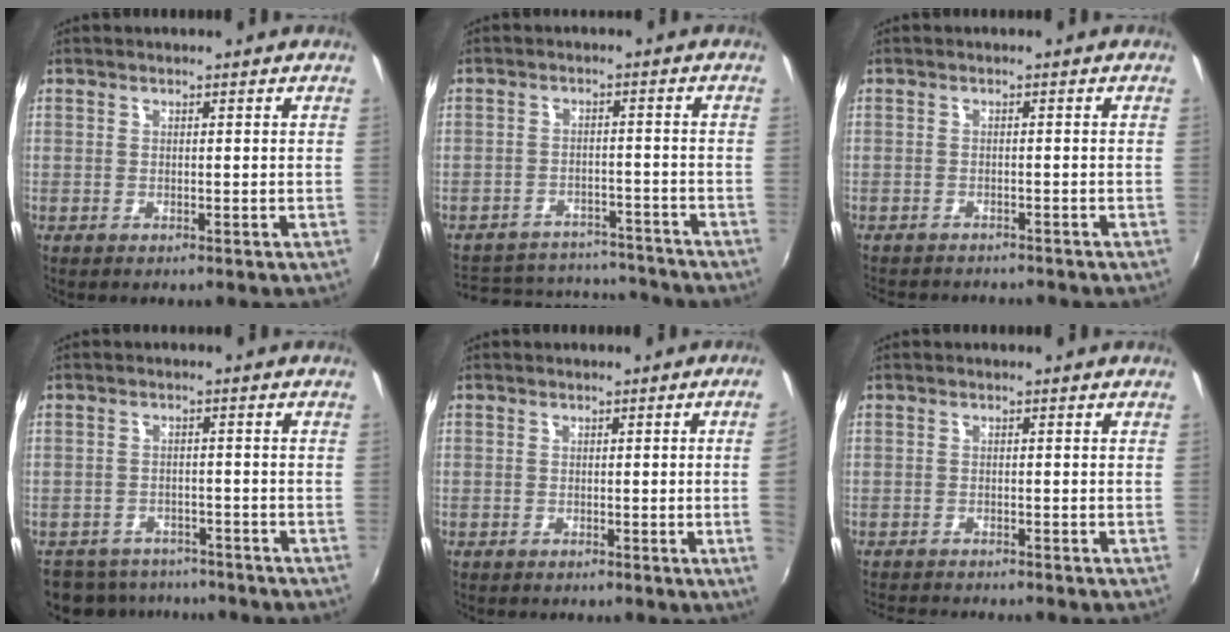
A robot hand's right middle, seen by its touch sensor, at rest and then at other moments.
{"total": 16.0, "force": [-13.8, 6.5, 4.7], "torque": [-0.116, 0.032, -0.173]}
{"total": 5.7, "force": [-5.3, 1.4, 1.6], "torque": [-0.045, -0.015, -0.079]}
{"total": 10.5, "force": [-9.1, 4.5, 2.4], "torque": [-0.067, 0.003, -0.132]}
{"total": 3.3, "force": [-0.1, -1.9, 2.7], "torque": [-0.047, -0.013, 0.006]}
{"total": 4.4, "force": [-4.3, 0.1, 1.2], "torque": [-0.036, -0.016, -0.075]}